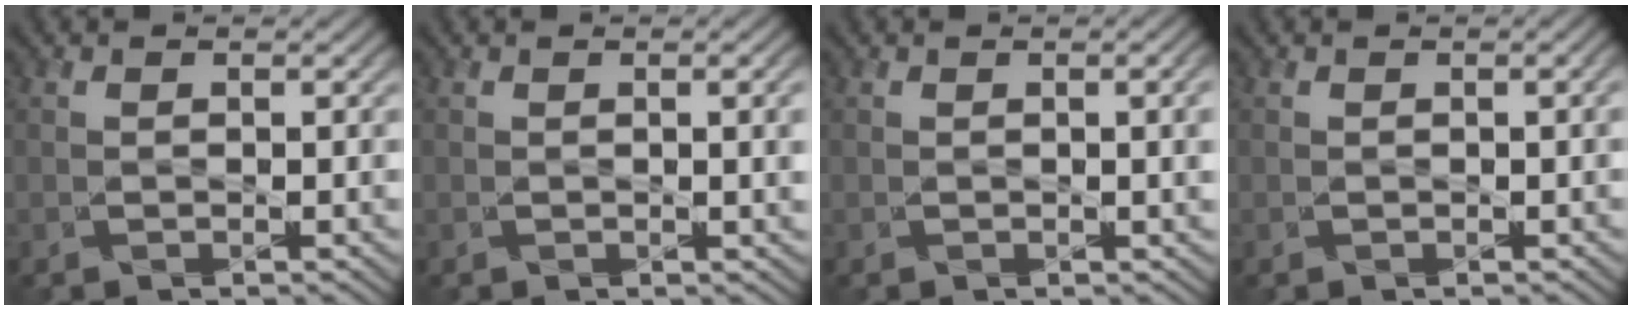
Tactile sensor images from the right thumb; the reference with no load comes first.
{"total": 2.5, "force": [0.3, 0.4, 2.4], "torque": [-0.035, 0.005, 0.006]}
{"total": 2.4, "force": [0.3, 0.4, 2.3], "torque": [-0.033, 0.005, 0.004]}
{"total": 0.9, "force": [0.1, 0.0, 0.9], "torque": [-0.013, 0.005, 0.001]}